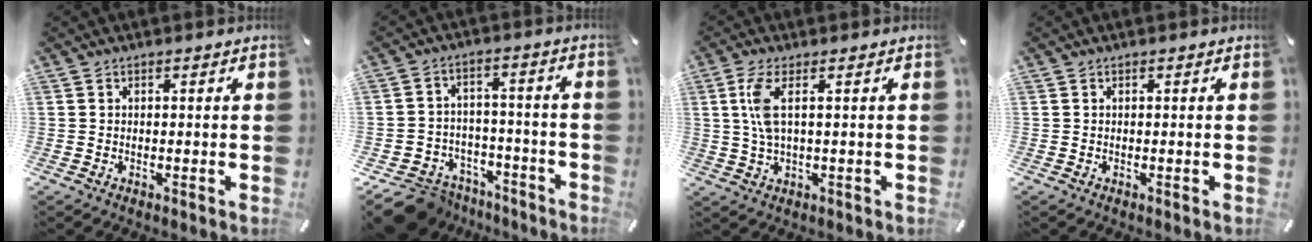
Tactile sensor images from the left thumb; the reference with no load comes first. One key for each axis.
{"total": 9.0, "fx": -6.8, "fy": 5.5, "fz": 2.0, "tx": -0.033, "ty": 0.044, "tz": -0.123}
{"total": 6.1, "fx": 1.2, "fy": 1.9, "fz": 5.6, "tx": -0.127, "ty": -0.002, "tz": 0.018}
{"total": 0.0}